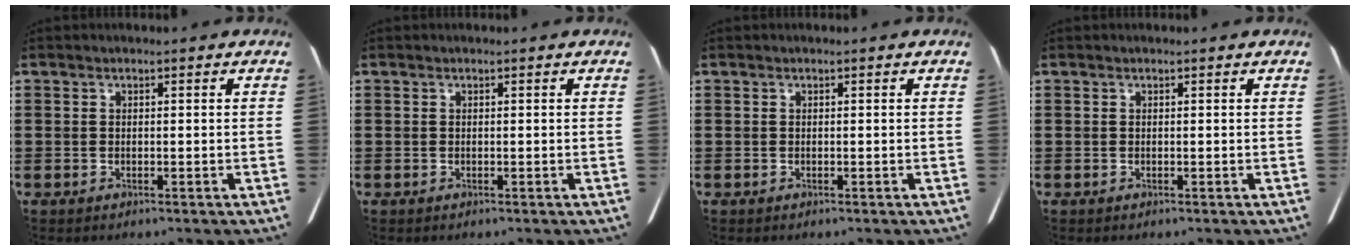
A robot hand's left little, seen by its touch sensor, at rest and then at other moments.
{"total": 0.0}
{"total": 0.0}
{"total": 0.0}